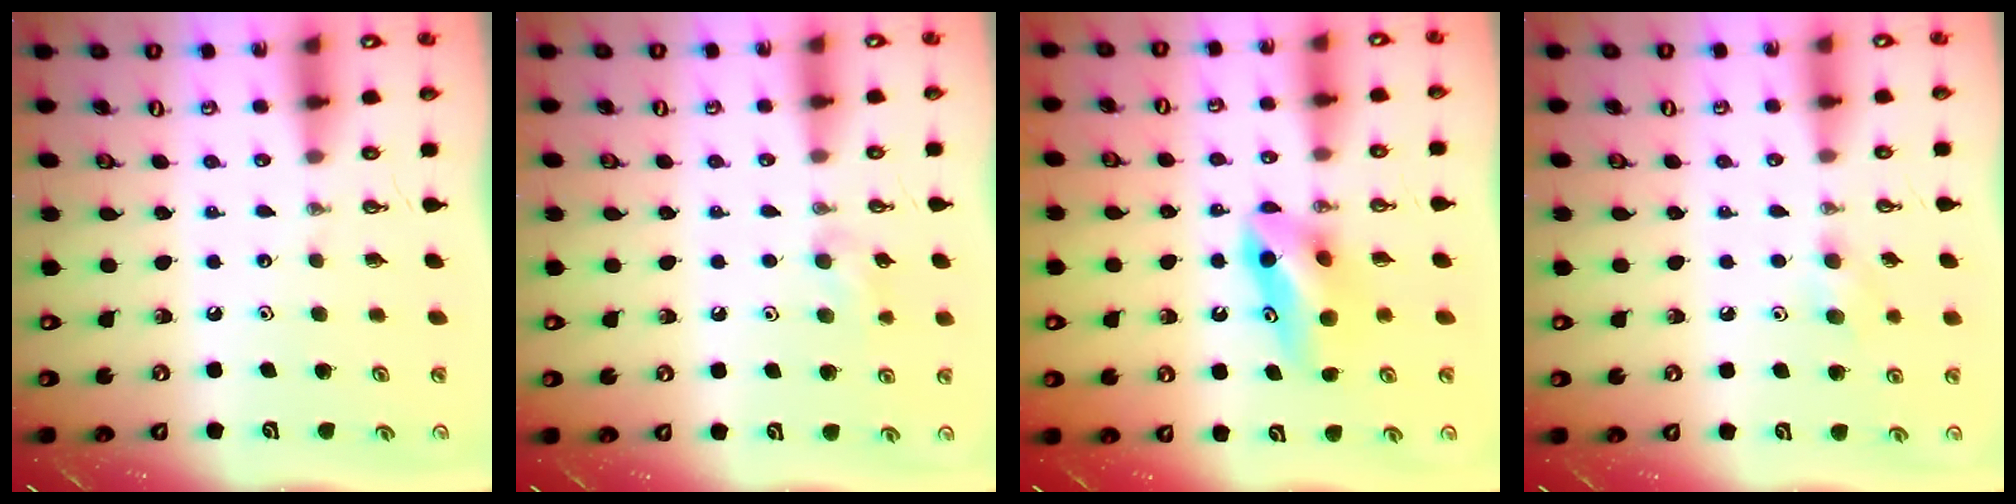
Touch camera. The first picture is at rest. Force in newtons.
{"total": 8.2, "press": 7.4, "slide": 3.4}
{"total": 8.3, "press": 8.1, "slide": 1.8}
{"total": 5.3, "press": 5.2, "slide": 1.1}